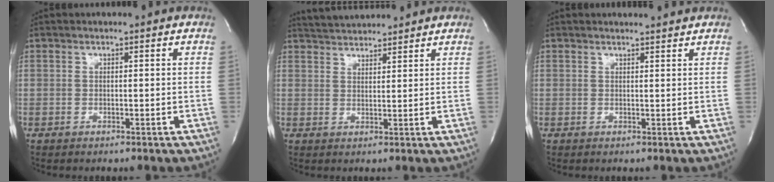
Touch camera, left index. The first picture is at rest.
{"total": 6.2, "force": [6.0, 0.7, 1.3], "torque": [-0.030, 0.028, 0.100]}
{"total": 2.5, "force": [2.5, -0.1, 0.2], "torque": [-0.009, -0.001, 0.028]}